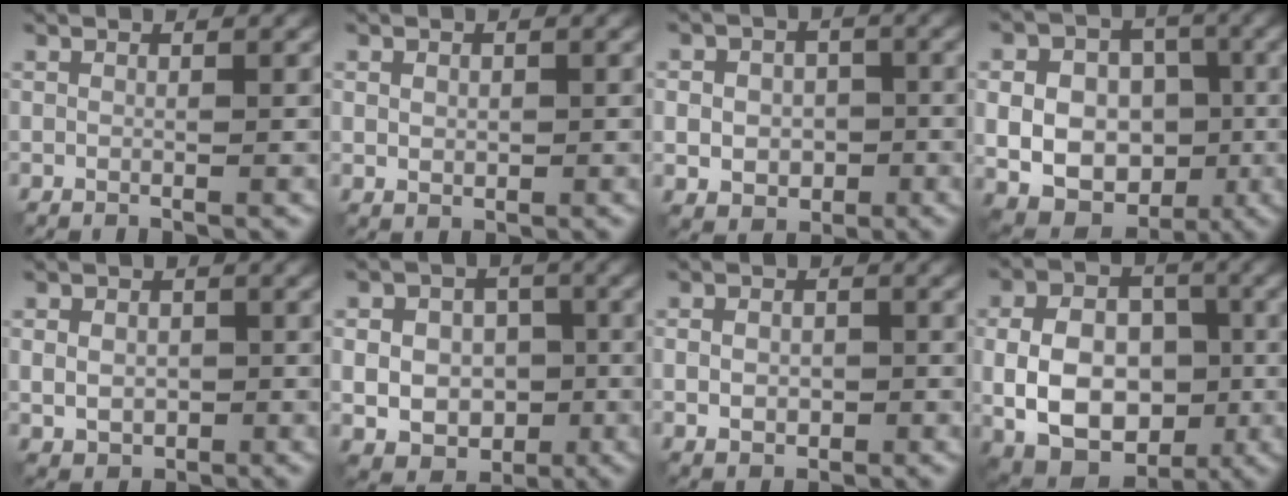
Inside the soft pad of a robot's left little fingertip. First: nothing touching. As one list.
[{"total": 1.3, "force": [0.1, 1.0, 0.8], "torque": [-0.014, -0.002, 0.004]}, {"total": 4.8, "force": [-0.5, 3.9, 2.7], "torque": [-0.036, -0.009, -0.012]}, {"total": 12.9, "force": [-1.4, 10.9, 6.7], "torque": [-0.122, 0.028, -0.033]}, {"total": 3.4, "force": [-0.3, 2.8, 2.0], "torque": [-0.029, -0.005, -0.003]}, {"total": 7.9, "force": [-1.0, 6.3, 4.7], "torque": [-0.061, -0.002, -0.021]}, {"total": 2.8, "force": [-0.4, 2.1, 1.9], "torque": [-0.035, -0.002, -0.008]}, {"total": 10.6, "force": [-1.7, 7.5, 7.3], "torque": [-0.117, 0.000, -0.034]}]